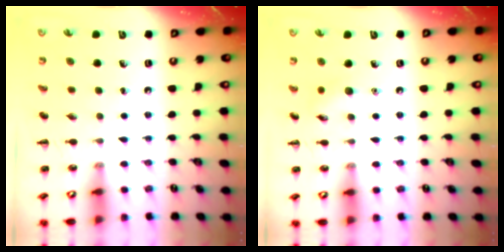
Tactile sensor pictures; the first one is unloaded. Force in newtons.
{"total": 6.1, "press": 5.9, "slide": 1.6}